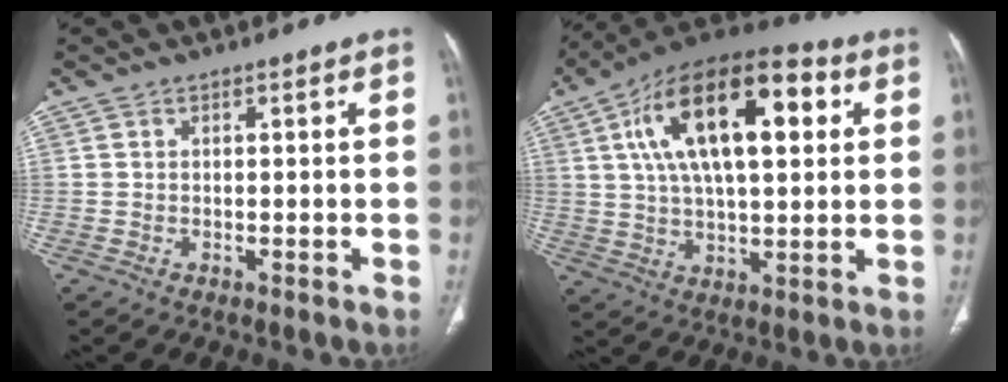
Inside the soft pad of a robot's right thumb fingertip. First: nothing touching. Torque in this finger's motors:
{"motor_torque": [0.24, 4.77, 1.94, 0.00, 0.56]}